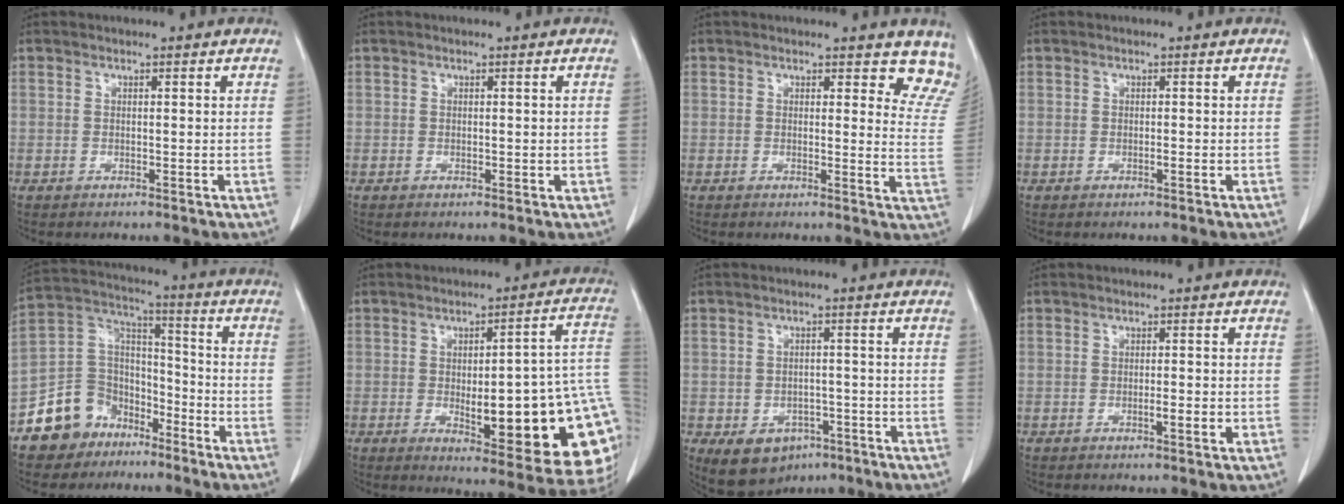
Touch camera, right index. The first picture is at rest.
{"total": 1.2, "force": [-0.3, 0.6, 1.0], "torque": [-0.014, 0.000, -0.003]}
{"total": 6.2, "force": [5.2, 2.6, 2.1], "torque": [0.004, -0.026, 0.021]}
{"total": 0.9, "force": [-0.3, 0.2, 0.8], "torque": [-0.015, 0.000, -0.005]}
{"total": 11.4, "force": [-7.4, 8.4, 2.0], "torque": [-0.044, 0.064, -0.135]}
{"total": 24.1, "force": [-4.6, 5.6, 23.0], "torque": [-0.202, 0.019, -0.040]}
{"total": 7.6, "force": [-4.0, 5.5, 3.3], "torque": [-0.054, 0.008, -0.047]}
{"total": 2.3, "force": [-0.7, 0.4, 2.1], "torque": [-0.035, -0.001, -0.011]}